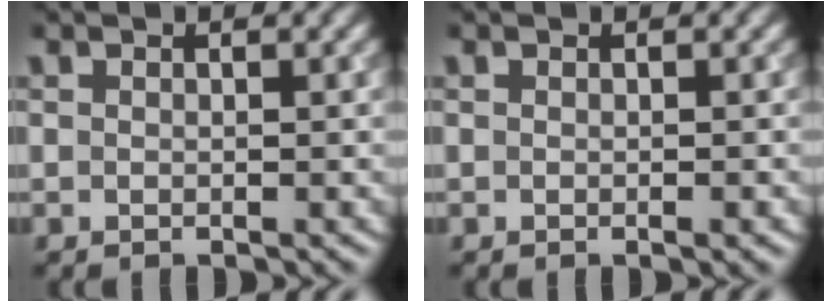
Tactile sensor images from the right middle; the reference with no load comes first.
{"total": 0.7, "force": [-0.3, 0.1, 0.6], "torque": [-0.007, 0.000, -0.002]}